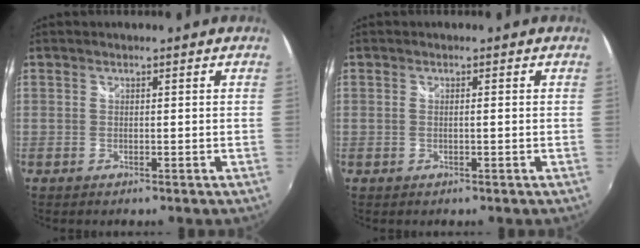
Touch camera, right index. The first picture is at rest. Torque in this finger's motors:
{"motor_torque": [-0.22, 0.12, 0.00, -0.01]}